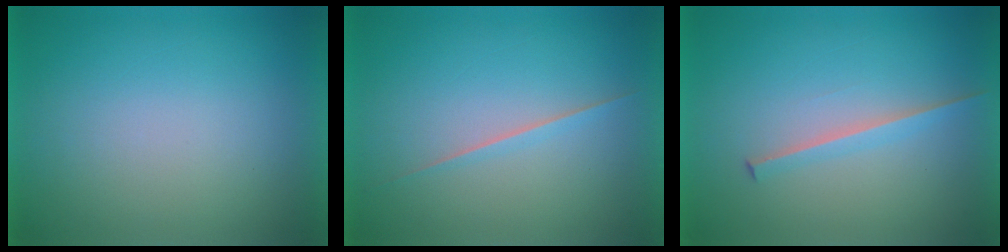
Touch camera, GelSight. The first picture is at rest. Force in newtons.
{"total": 1.7}
{"total": 1.6}